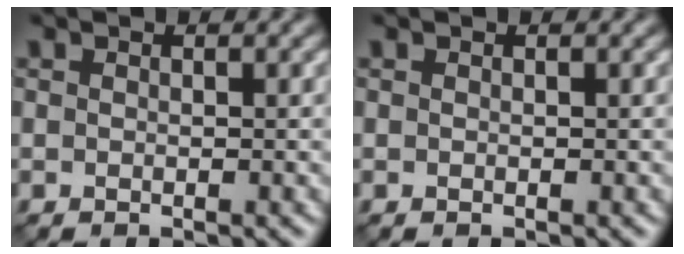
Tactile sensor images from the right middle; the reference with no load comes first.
{"total": 0.0}